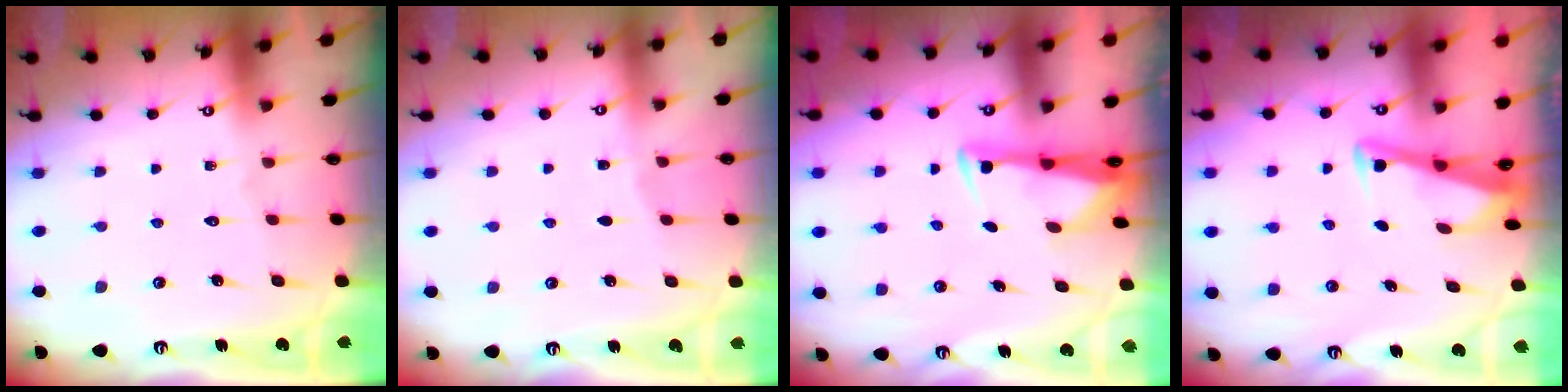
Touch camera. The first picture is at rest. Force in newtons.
{"total": 1.9, "press": 1.9, "slide": 0.3}
{"total": 3.2, "press": 3.1, "slide": 0.9}
{"total": 3.4, "press": 3.4, "slide": 0.4}